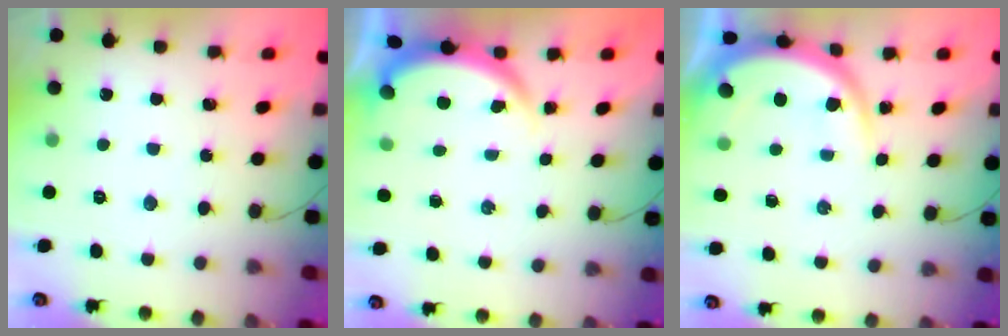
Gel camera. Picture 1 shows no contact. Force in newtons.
{"total": 3.8, "press": 3.8, "slide": 0.2}
{"total": 9.1, "press": 9.0, "slide": 1.1}